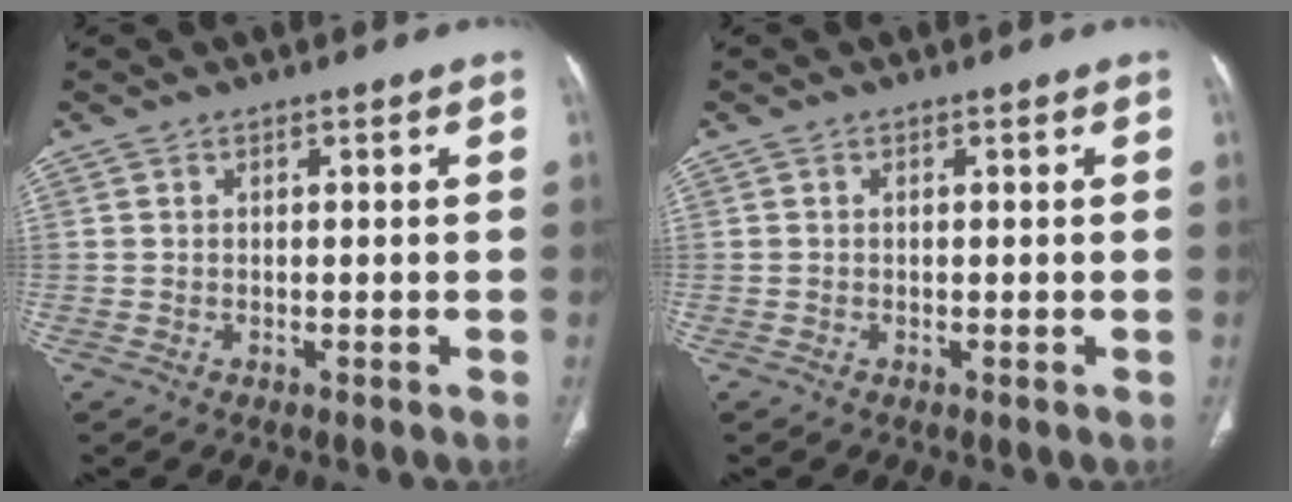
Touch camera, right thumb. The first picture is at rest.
{"total": 0.0}